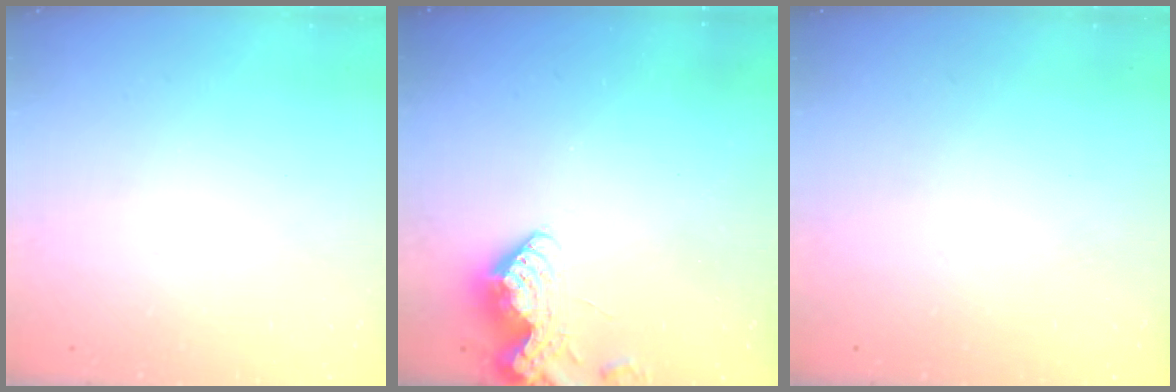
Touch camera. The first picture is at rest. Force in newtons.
{"total": 8.4, "press": 8.4, "slide": 0.8}
{"total": 0.0}